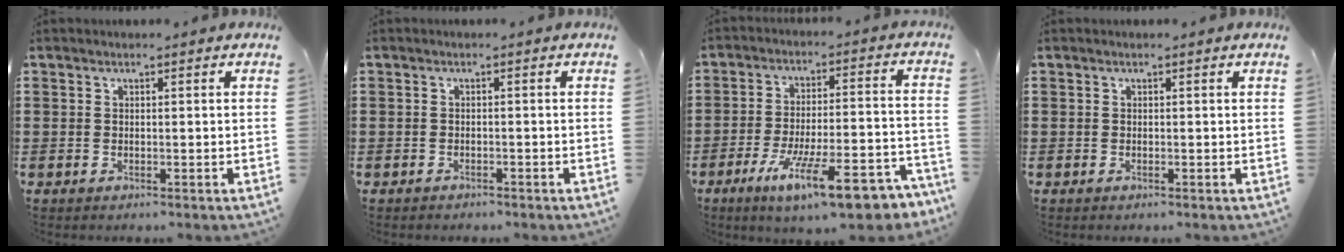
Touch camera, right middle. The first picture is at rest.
{"total": 1.0, "force": [-1.0, 0.4, -0.1], "torque": [0.001, 0.004, -0.022]}
{"total": 13.9, "force": [-9.4, 2.4, 10.0], "torque": [-0.162, 0.025, -0.160]}
{"total": 0.0}